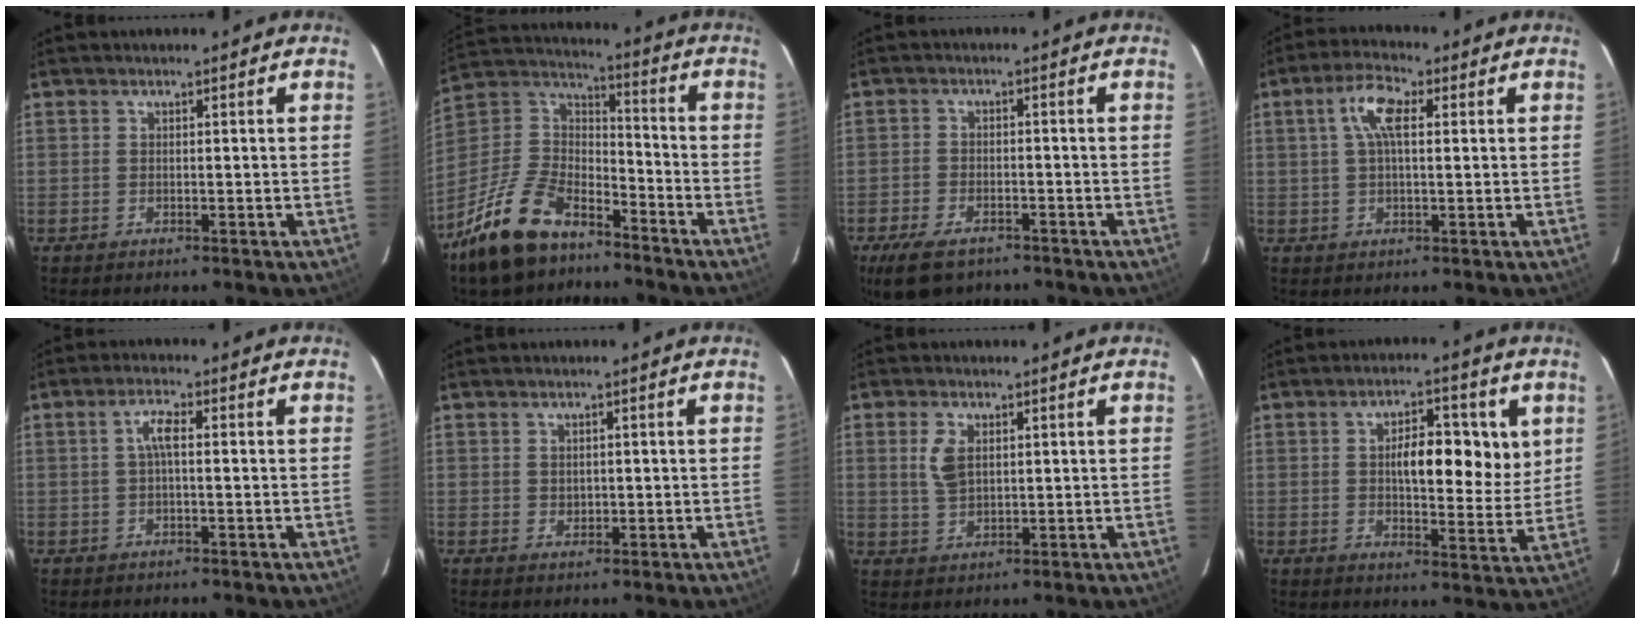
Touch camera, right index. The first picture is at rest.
{"total": 19.7, "force": [-13.4, 9.7, 10.6], "torque": [-0.234, 0.006, -0.234]}
{"total": 8.1, "force": [-5.5, 4.6, 3.8], "torque": [-0.092, -0.005, -0.082]}
{"total": 6.3, "force": [1.8, 2.4, 5.5], "torque": [-0.104, 0.016, 0.032]}
{"total": 2.9, "force": [0.2, 0.6, 2.8], "torque": [-0.057, 0.008, 0.005]}
{"total": 1.2, "force": [0.4, 1.1, 0.4], "torque": [-0.002, 0.003, 0.008]}
{"total": 4.9, "force": [1.5, 2.9, 3.7], "torque": [-0.075, 0.004, 0.033]}
{"total": 11.3, "force": [3.4, 4.5, 9.8], "torque": [-0.145, 0.008, 0.048]}